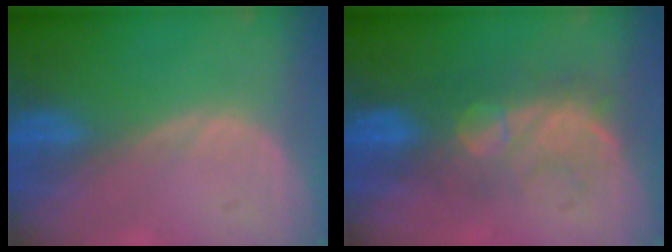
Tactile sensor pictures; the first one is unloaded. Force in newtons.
{"total": 8.1, "press": 7.7, "slide": 2.5}